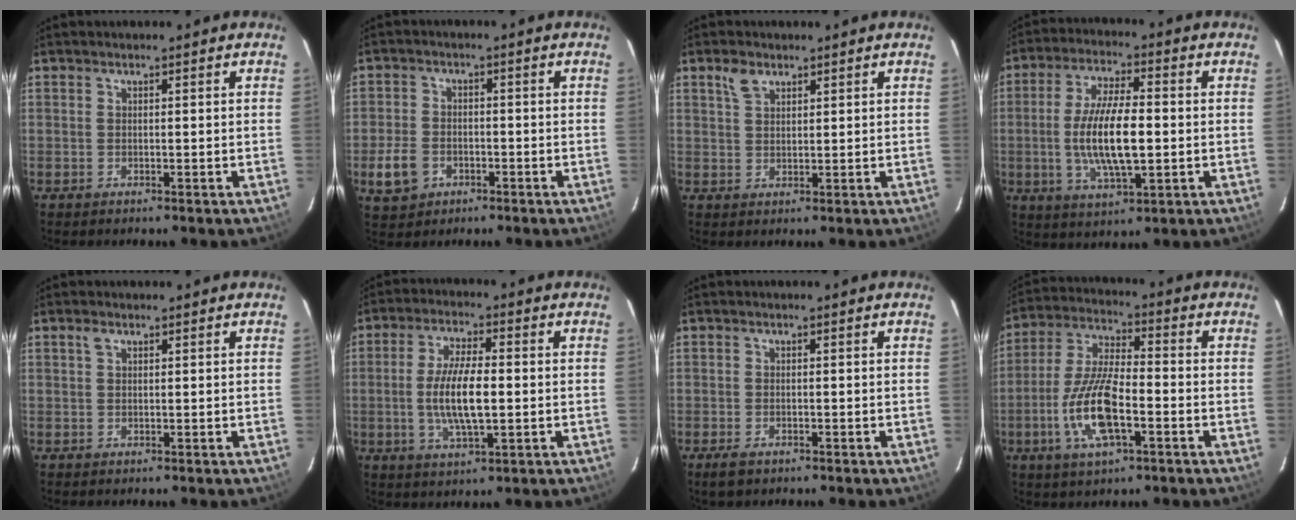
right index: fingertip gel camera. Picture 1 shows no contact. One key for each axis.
{"total": 6.8, "fx": -2.8, "fy": 5.4, "fz": 3.0, "tx": -0.087, "ty": 0.008, "tz": -0.046}
{"total": 3.2, "fx": 2.0, "fy": 1.9, "fz": 1.7, "tx": -0.031, "ty": 0.008, "tz": 0.040}
{"total": 12.5, "fx": -1.2, "fy": 4.0, "fz": 11.7, "tx": -0.230, "ty": -0.004, "tz": -0.018}
{"total": 1.1, "fx": 0.5, "fy": 0.6, "fz": 0.7, "tx": -0.016, "ty": 0.004, "tz": 0.009}
{"total": 9.7, "fx": -0.8, "fy": 3.0, "fz": 9.2, "tx": -0.181, "ty": -0.003, "tz": -0.015}
{"total": 2.8, "fx": -1.9, "fy": 1.4, "fz": 1.5, "tx": -0.034, "ty": -0.006, "tz": -0.034}
{"total": 13.3, "fx": -4.6, "fy": 4.5, "fz": 11.7, "tx": -0.249, "ty": -0.005, "tz": -0.087}